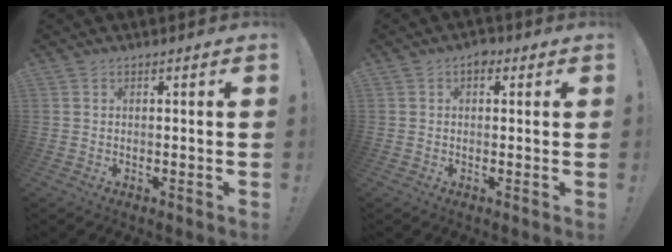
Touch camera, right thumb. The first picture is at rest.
{"total": 2.5, "force": [0.8, 1.8, 1.6], "torque": [-0.011, -0.003, 0.009]}